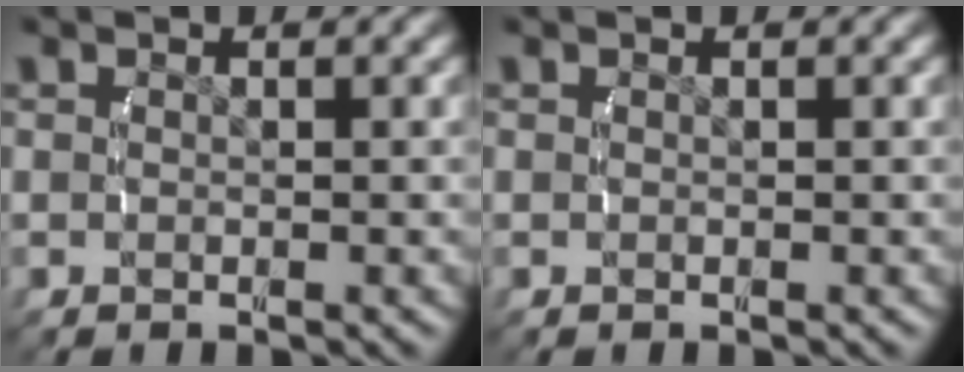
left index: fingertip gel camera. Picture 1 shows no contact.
{"total": 0.0}